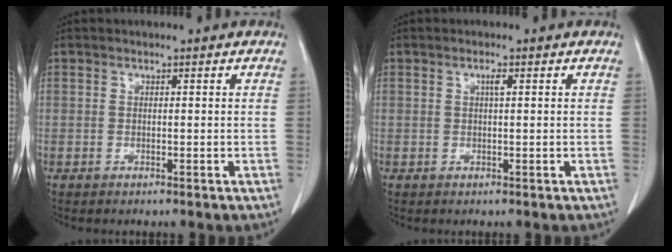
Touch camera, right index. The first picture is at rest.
{"total": 1.0, "force": [0.3, 0.1, 0.9], "torque": [-0.018, 0.002, 0.005]}